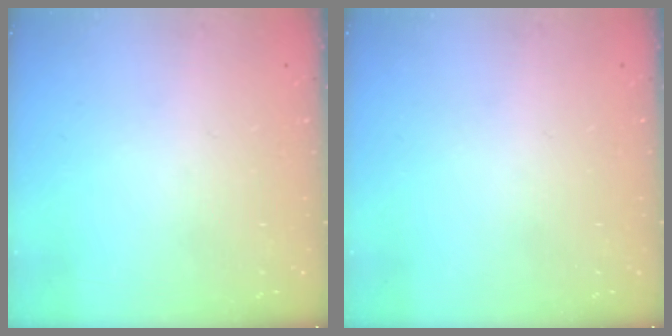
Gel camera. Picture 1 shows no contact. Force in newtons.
{"total": 0.0}